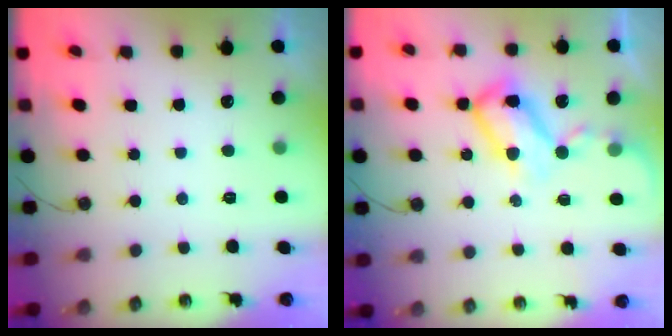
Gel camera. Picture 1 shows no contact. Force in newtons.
{"total": 11.6, "press": 11.5, "slide": 1.8}